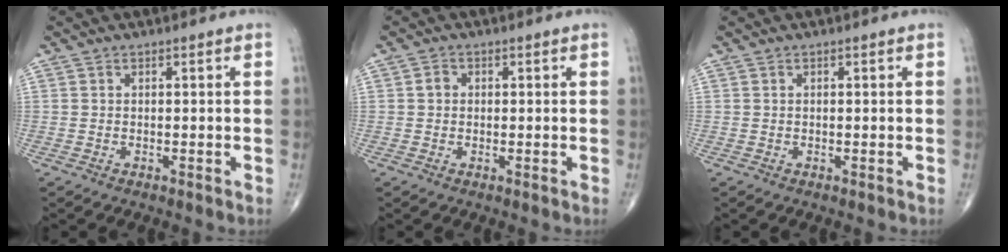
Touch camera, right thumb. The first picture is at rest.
{"total": 1.5, "force": [0.0, 1.4, 0.7], "torque": [-0.006, 0.003, -0.002]}
{"total": 0.0}